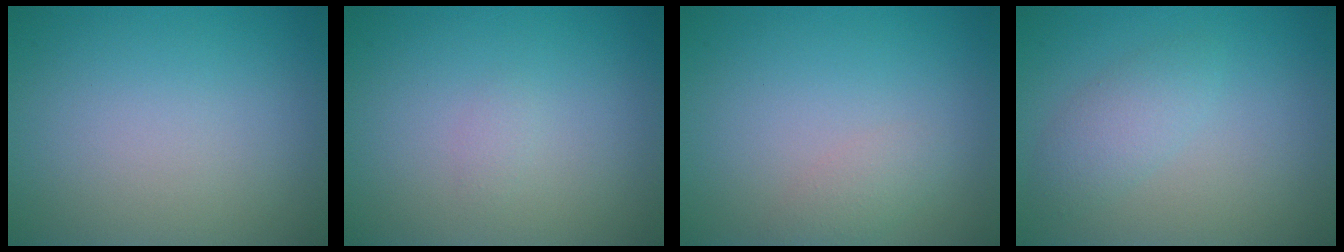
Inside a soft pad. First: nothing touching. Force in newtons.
{"total": 0.6, "press": 0.6, "slide": 0.1}
{"total": 1.4, "press": 1.4, "slide": 0.1}
{"total": 2.2, "press": 2.2, "slide": 0.1}